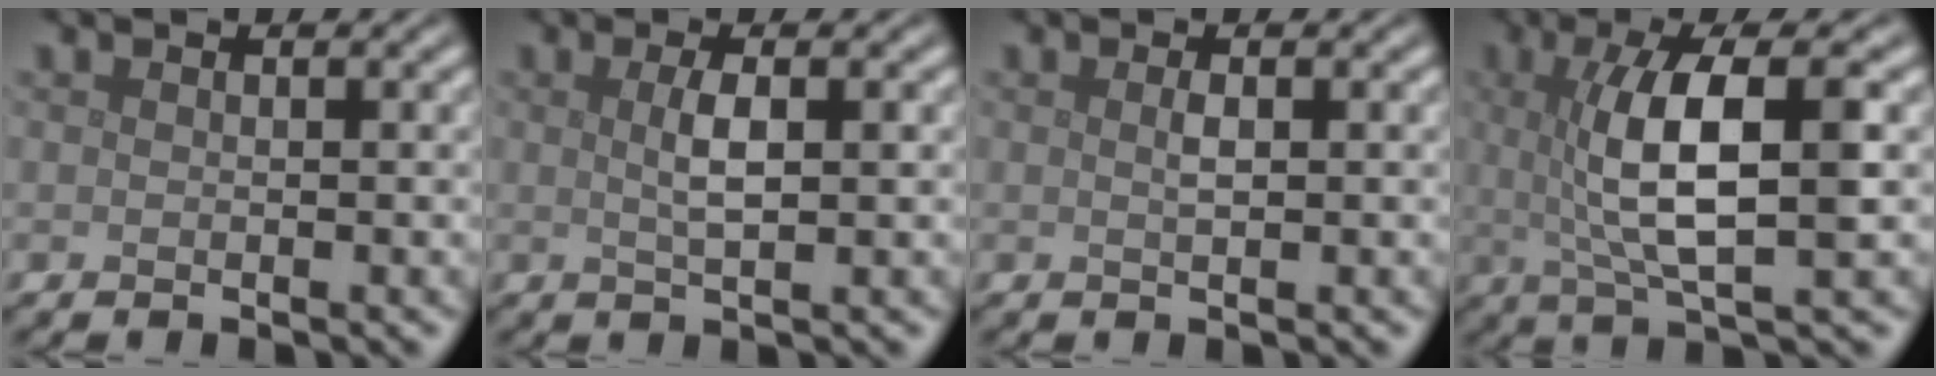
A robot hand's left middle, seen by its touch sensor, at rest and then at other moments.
{"total": 2.3, "force": [0.4, 0.5, 2.2], "torque": [-0.041, 0.002, 0.007]}
{"total": 0.9, "force": [0.2, 0.2, 0.9], "torque": [-0.017, 0.002, 0.003]}
{"total": 7.4, "force": [0.8, 1.9, 7.1], "torque": [-0.127, 0.003, 0.015]}